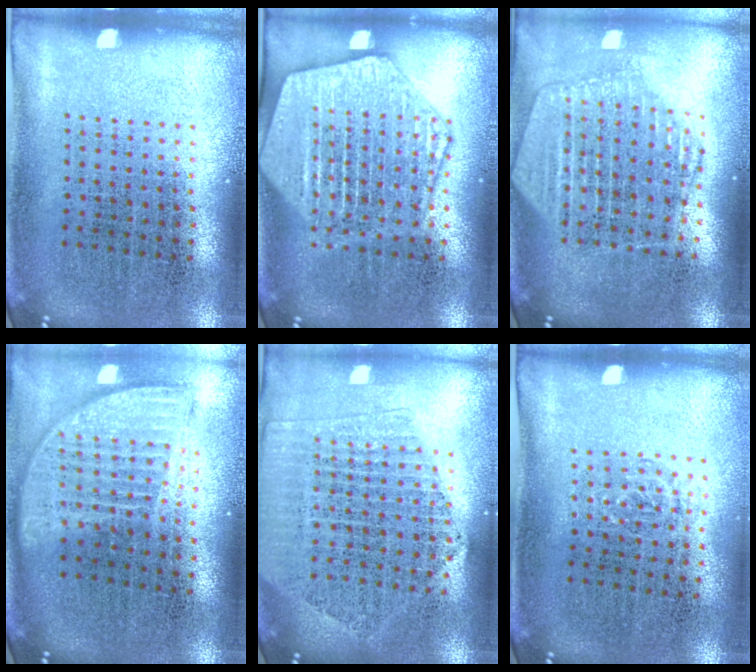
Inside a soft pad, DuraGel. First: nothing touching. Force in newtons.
{"total": 3.6, "press": 3.5, "slide": 0.3}
{"total": 2.1, "press": 1.9, "slide": 0.9}
{"total": 1.9, "press": 1.5, "slide": 1.1}
{"total": 2.1, "press": 1.9, "slide": 0.8}
{"total": 0.6, "press": 0.5, "slide": 0.3}